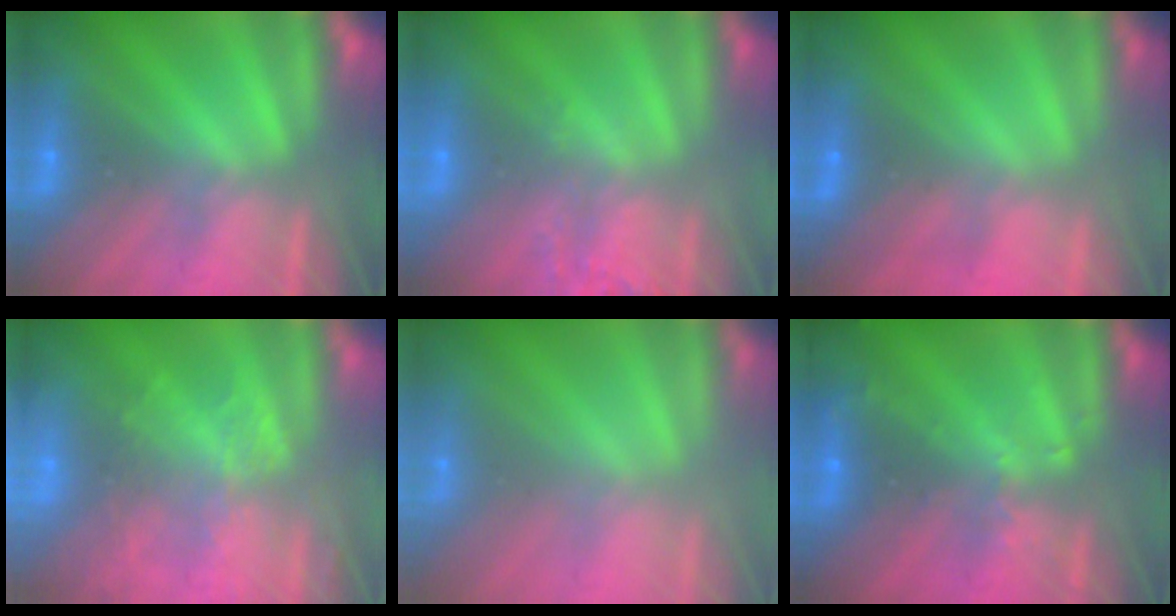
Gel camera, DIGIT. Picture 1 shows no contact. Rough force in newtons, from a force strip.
{"total": 1.9}
{"total": 2.1}
{"total": 7.2}
{"total": 3.4}
{"total": 2.9}